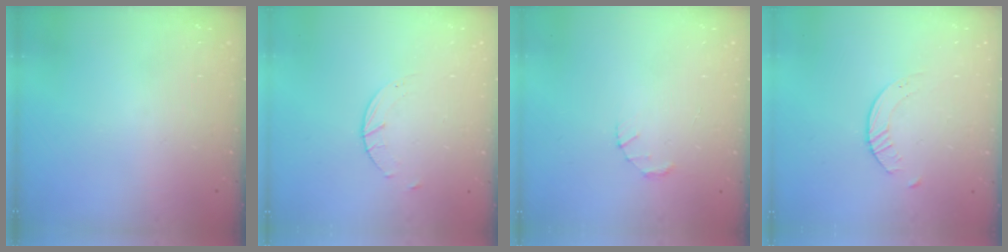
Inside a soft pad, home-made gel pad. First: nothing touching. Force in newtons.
{"total": 3.0, "press": 3.0, "slide": 0.4}
{"total": 1.5, "press": 1.5, "slide": 0.3}
{"total": 1.6, "press": 1.6, "slide": 0.3}